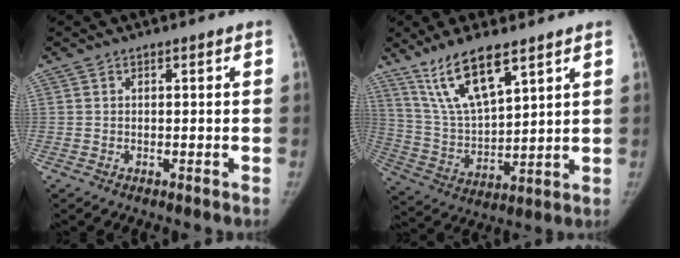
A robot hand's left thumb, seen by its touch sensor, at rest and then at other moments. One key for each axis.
{"total": 13.7, "fx": 8.9, "fy": 4.2, "fz": 9.6, "tx": -0.165, "ty": -0.039, "tz": 0.184}